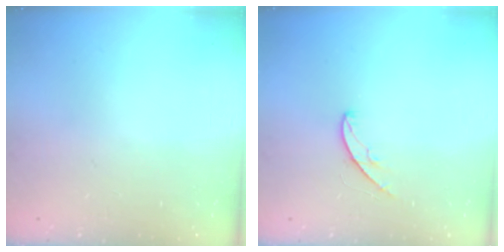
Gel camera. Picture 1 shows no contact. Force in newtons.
{"total": 5.1, "press": 5.1, "slide": 0.5}